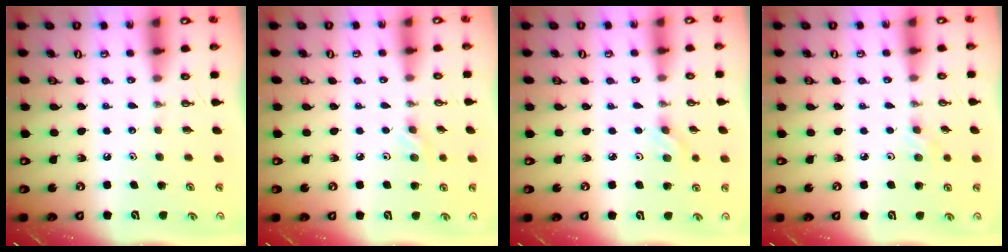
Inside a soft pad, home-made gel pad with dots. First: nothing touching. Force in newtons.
{"total": 4.4, "press": 4.3, "slide": 0.6}
{"total": 3.5, "press": 3.0, "slide": 1.6}
{"total": 2.2, "press": 2.1, "slide": 0.7}